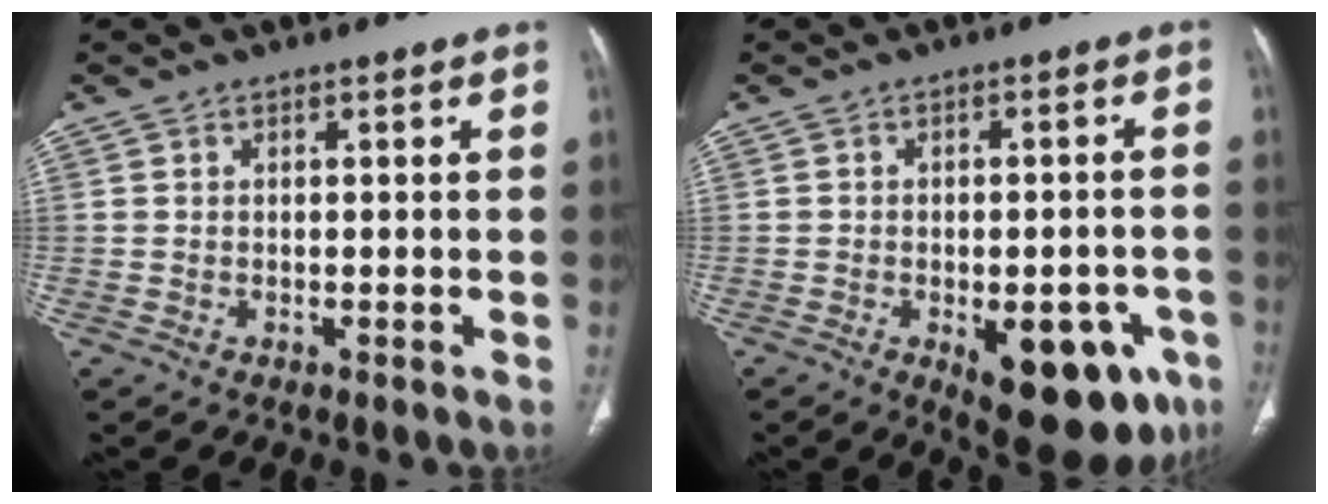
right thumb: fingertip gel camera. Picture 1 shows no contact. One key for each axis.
{"total": 15.8, "fx": -6.5, "fy": 7.4, "fz": 12.4, "tx": -0.112, "ty": 0.016, "tz": -0.068}